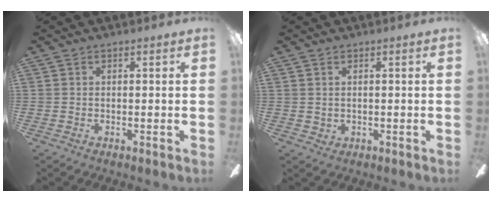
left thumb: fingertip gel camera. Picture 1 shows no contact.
{"total": 1.1, "force": [0.7, 0.8, 0.2], "torque": [-0.006, 0.003, 0.013]}